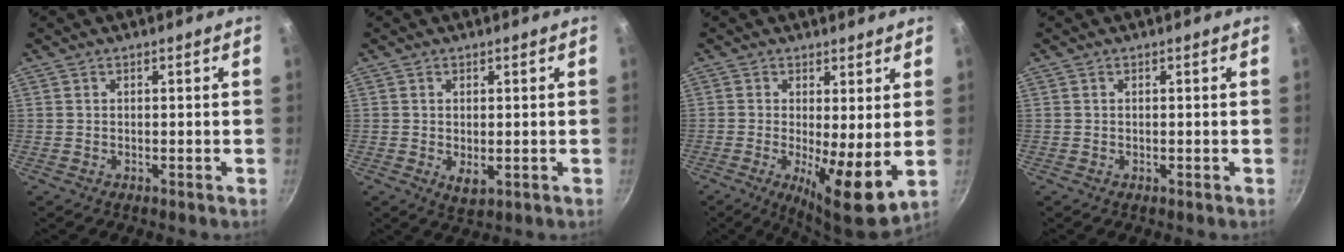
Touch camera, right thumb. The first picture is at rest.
{"total": 3.1, "force": [-0.3, 1.6, 2.7], "torque": [-0.044, -0.012, 0.000]}
{"total": 9.8, "force": [-0.3, 2.7, 9.4], "torque": [-0.142, -0.022, -0.001]}
{"total": 0.0}